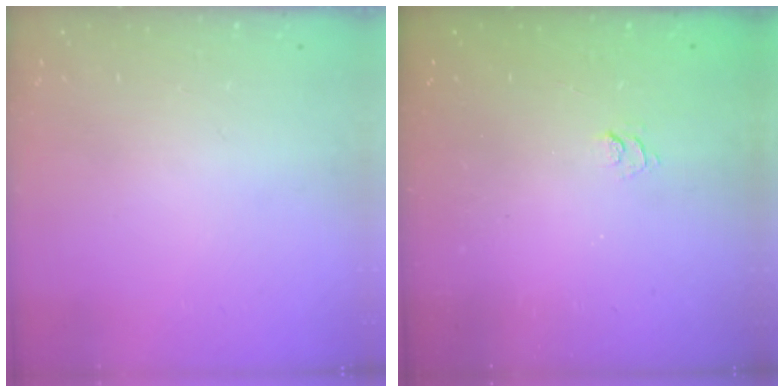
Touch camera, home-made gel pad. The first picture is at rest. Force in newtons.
{"total": 1.9, "press": 1.5, "slide": 1.3}